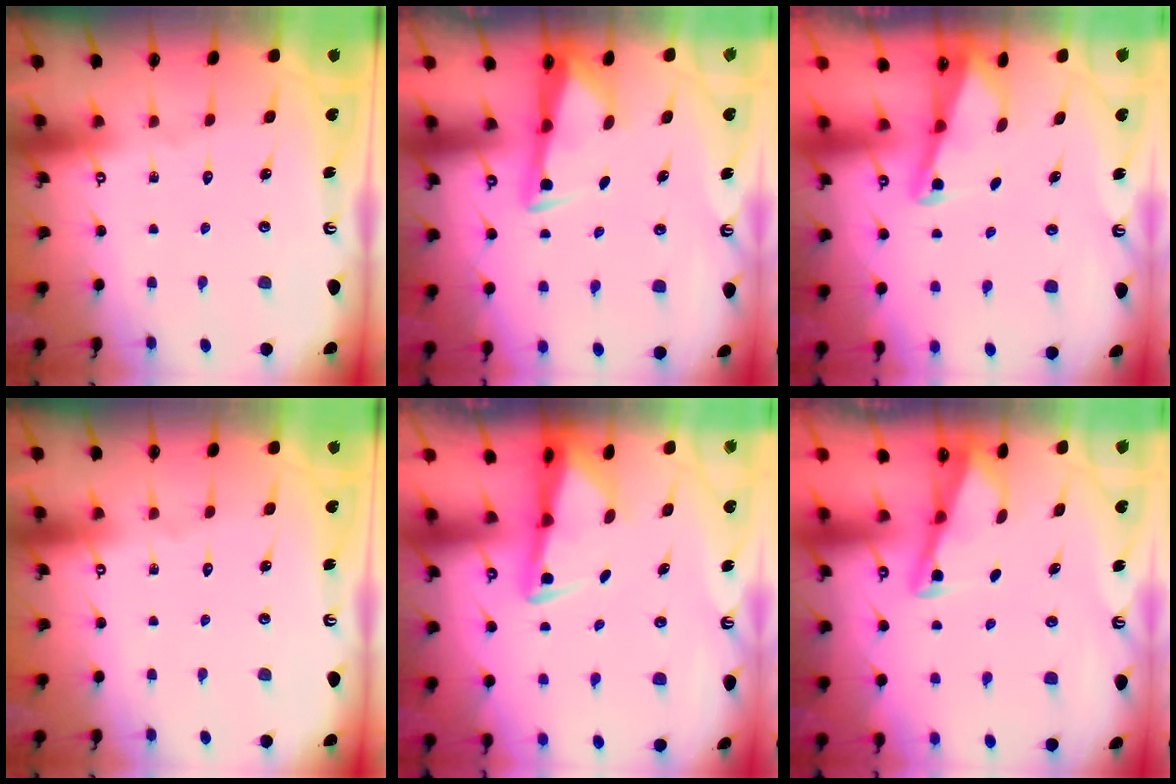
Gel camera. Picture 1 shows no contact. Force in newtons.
{"total": 3.2, "press": 3.1, "slide": 0.8}
{"total": 2.2, "press": 2.2, "slide": 0.3}
{"total": 0.0}
{"total": 3.0, "press": 2.9, "slide": 0.6}
{"total": 2.9, "press": 2.9, "slide": 0.3}